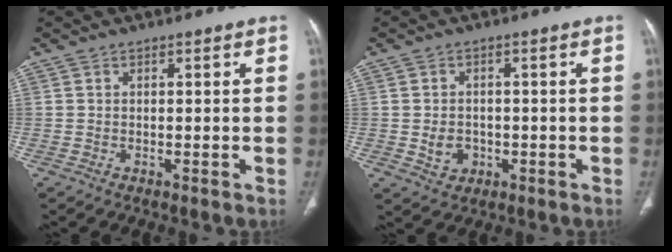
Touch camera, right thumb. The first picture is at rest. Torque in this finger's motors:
{"motor_torque": [-0.22, 0.13, -0.33, 0.21, 0.10]}